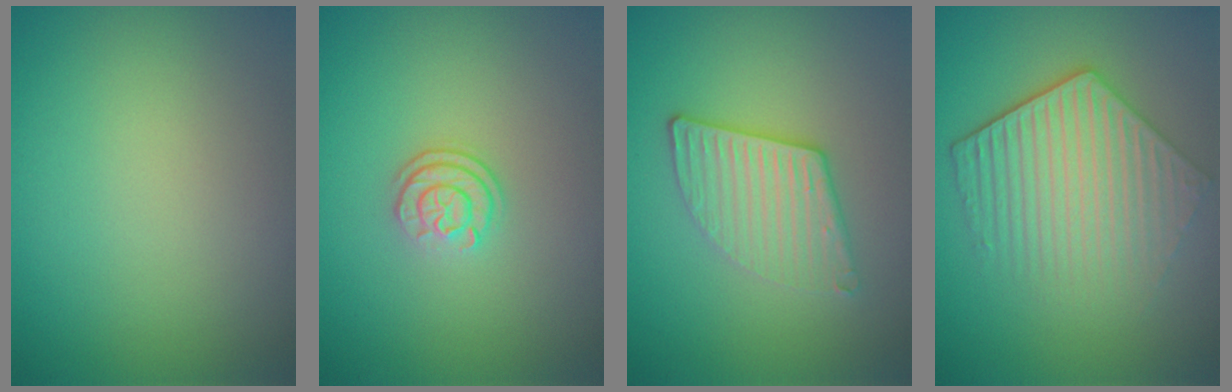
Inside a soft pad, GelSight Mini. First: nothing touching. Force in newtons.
{"total": 2.5, "press": 1.8, "slide": 1.6}
{"total": 3.3, "press": 3.0, "slide": 1.3}
{"total": 5.5, "press": 4.2, "slide": 3.6}